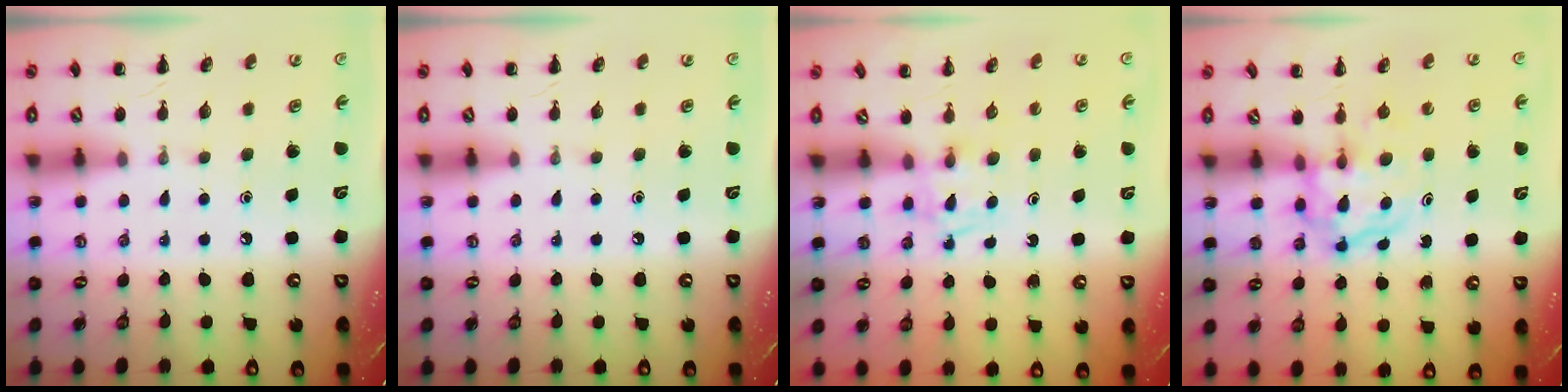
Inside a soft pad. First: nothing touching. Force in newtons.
{"total": 0.0}
{"total": 2.7, "press": 2.4, "slide": 1.1}
{"total": 3.8, "press": 3.8, "slide": 0.5}